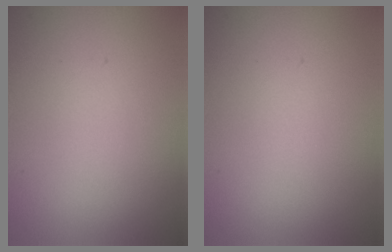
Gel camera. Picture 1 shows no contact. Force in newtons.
{"total": 0.0}